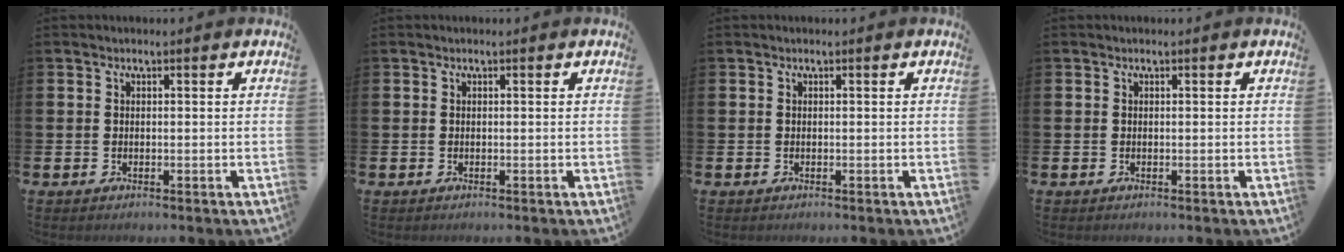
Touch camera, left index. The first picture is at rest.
{"total": 0.0}
{"total": 0.0}
{"total": 0.0}